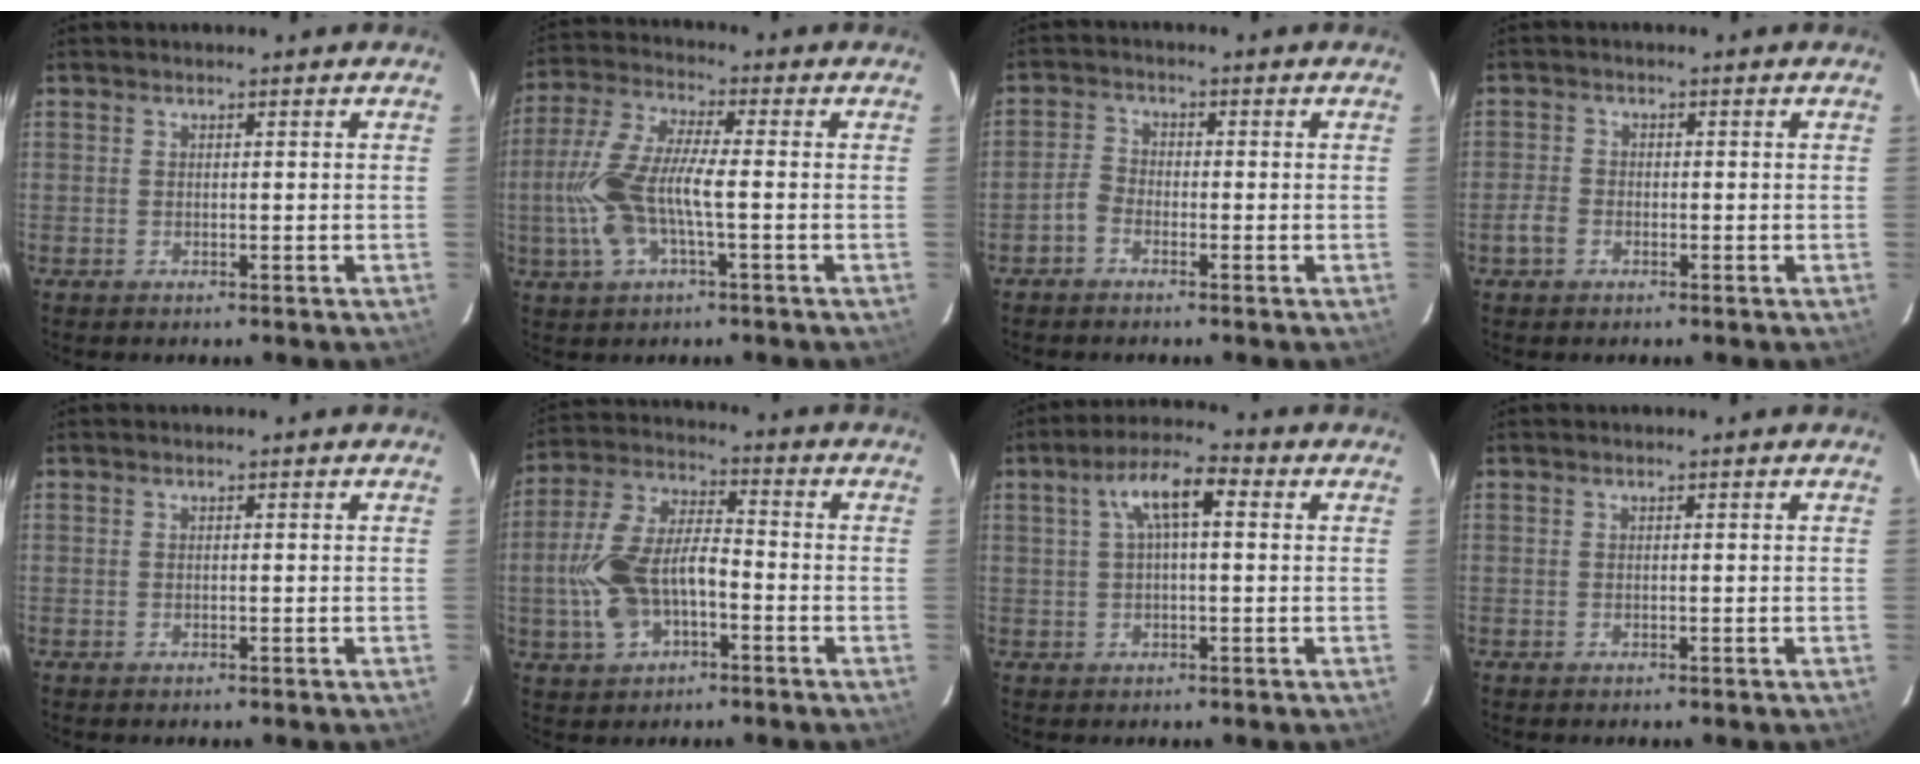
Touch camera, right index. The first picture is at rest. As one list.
[{"total": 12.2, "force": [-2.4, 3.9, 11.4], "torque": [-0.250, 0.003, -0.046]}, {"total": 2.6, "force": [-1.8, 1.6, 1.1], "torque": [-0.025, 0.011, -0.037]}, {"total": 2.9, "force": [-1.6, 2.1, 1.2], "torque": [-0.029, 0.006, -0.031]}, {"total": 0.0}, {"total": 13.4, "force": [-3.6, 6.9, 10.9], "torque": [-0.234, 0.012, -0.062]}, {"total": 7.5, "force": [2.0, 2.4, 6.8], "torque": [-0.128, 0.023, 0.034]}, {"total": 0.0}]